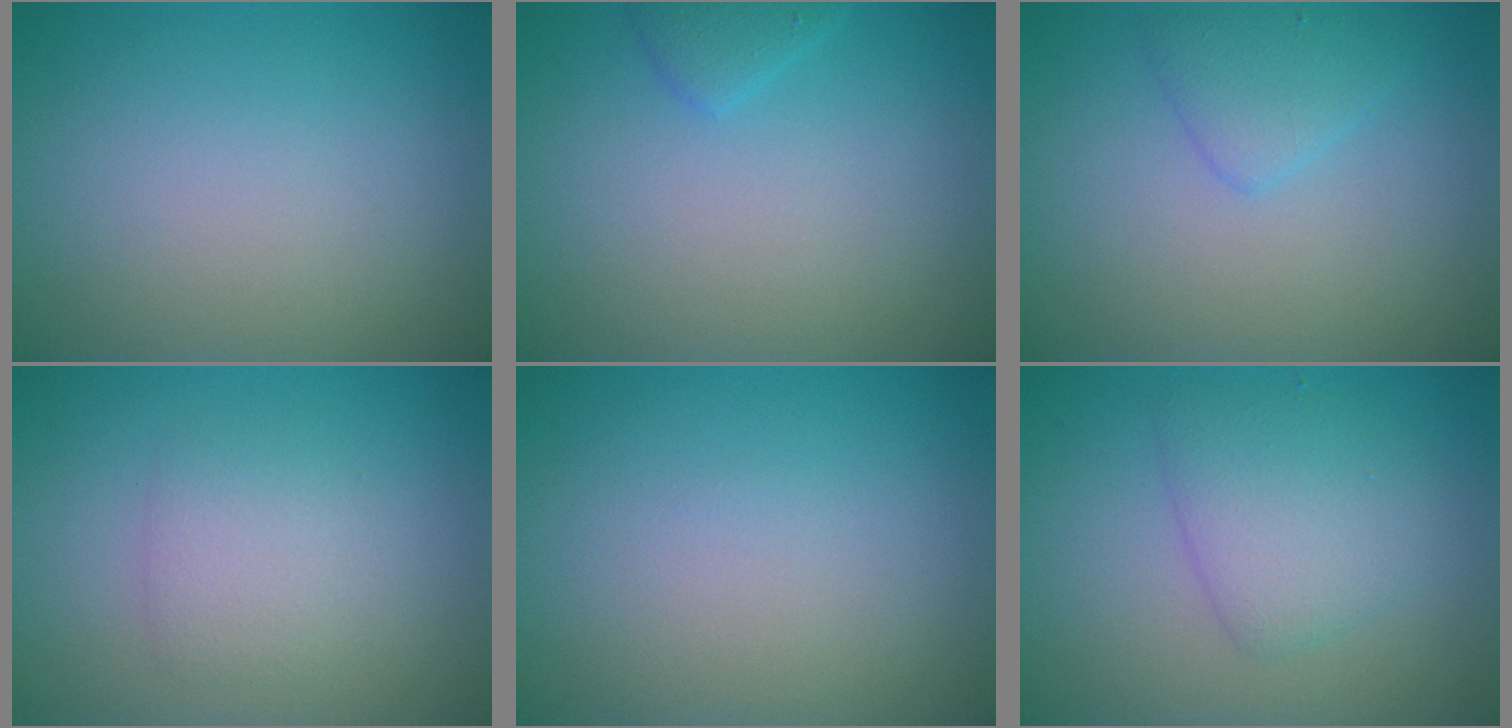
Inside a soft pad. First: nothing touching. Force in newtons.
{"total": 1.2, "press": 1.2, "slide": 0.2}
{"total": 2.0, "press": 2.0, "slide": 0.1}
{"total": 2.3, "press": 2.3, "slide": 0.1}
{"total": 0.0}
{"total": 3.4, "press": 3.4, "slide": 0.1}